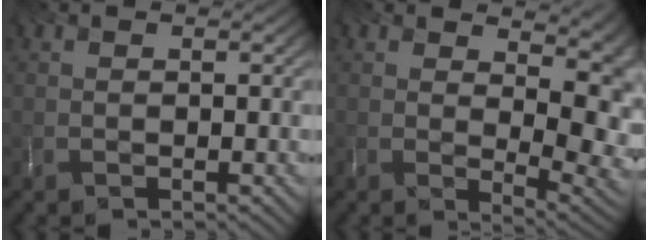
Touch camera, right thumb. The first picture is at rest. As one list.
[{"total": 9.4, "force": [4.1, 3.5, 7.7], "torque": [-0.103, -0.005, 0.075]}]